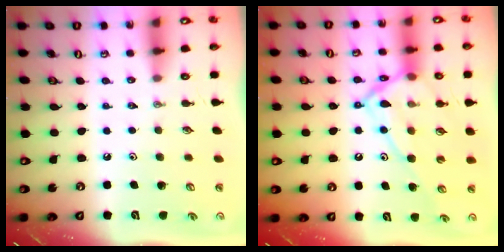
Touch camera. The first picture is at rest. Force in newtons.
{"total": 16.0, "press": 15.9, "slide": 1.5}